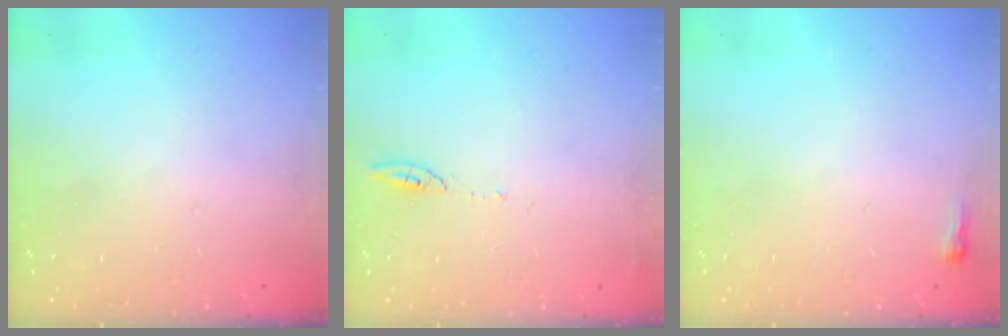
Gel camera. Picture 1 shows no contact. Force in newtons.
{"total": 4.8, "press": 4.8, "slide": 0.6}
{"total": 2.3, "press": 2.2, "slide": 0.7}